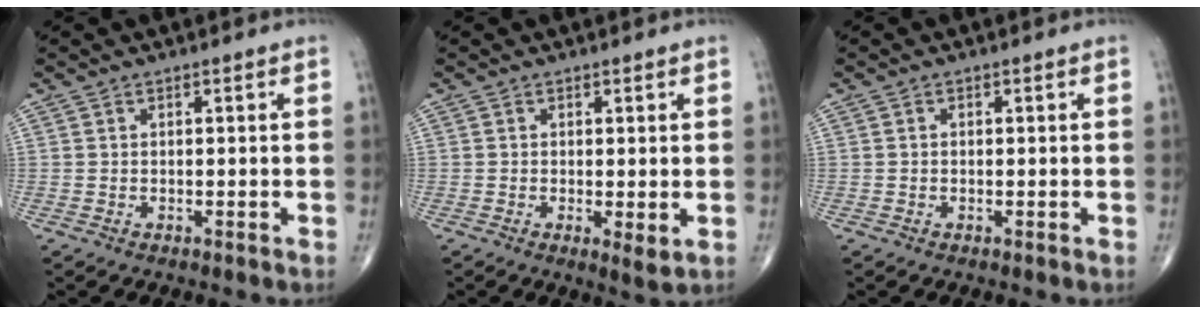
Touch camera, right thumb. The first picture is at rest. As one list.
[{"total": 2.7, "force": [-0.2, 0.7, 2.6], "torque": [-0.046, -0.013, -0.006]}, {"total": 0.0}]